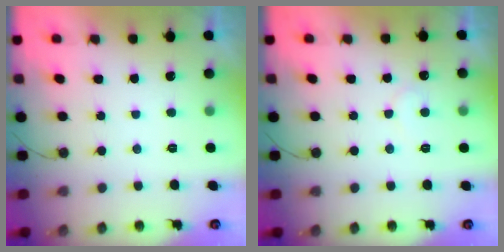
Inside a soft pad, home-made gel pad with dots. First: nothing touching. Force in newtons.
{"total": 5.0, "press": 5.0, "slide": 0.4}